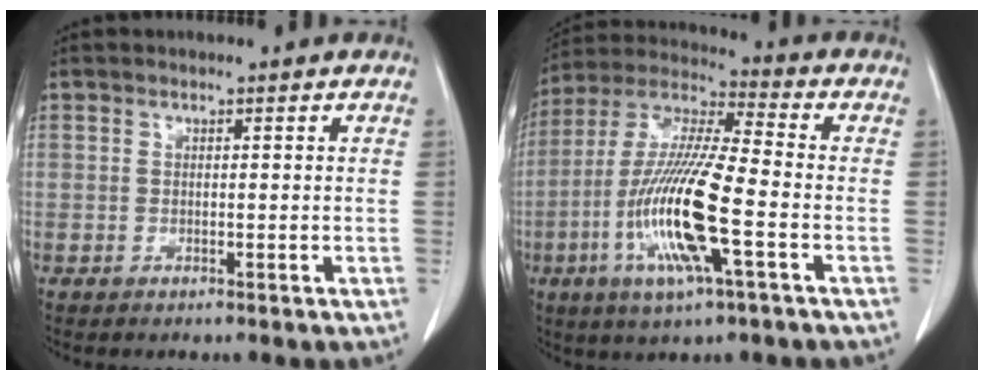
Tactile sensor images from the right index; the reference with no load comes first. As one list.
[{"total": 16.3, "force": [-4.7, 1.4, 15.5], "torque": [-0.323, -0.013, -0.092]}]